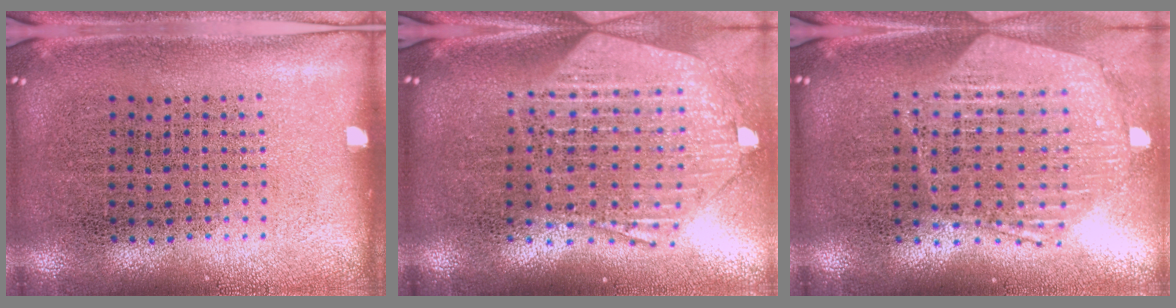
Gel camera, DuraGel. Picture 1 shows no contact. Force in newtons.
{"total": 2.7, "press": 2.2, "slide": 1.6}
{"total": 1.2, "press": 1.2, "slide": 0.2}